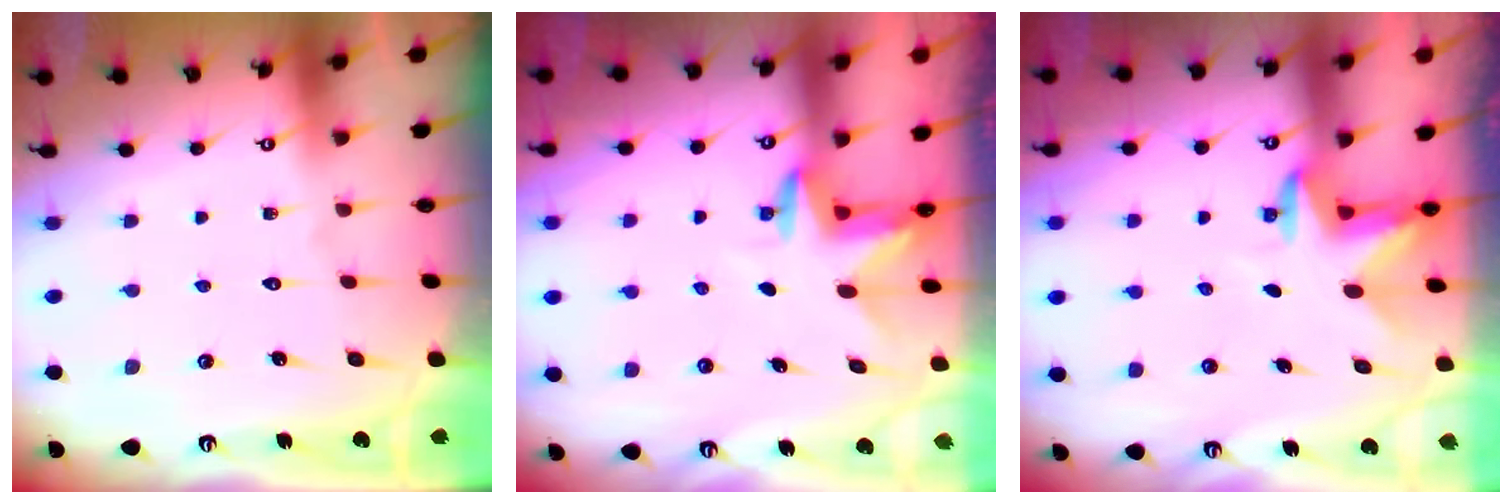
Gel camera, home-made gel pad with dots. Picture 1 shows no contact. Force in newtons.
{"total": 3.4, "press": 3.3, "slide": 0.3}
{"total": 2.9, "press": 2.8, "slide": 0.7}